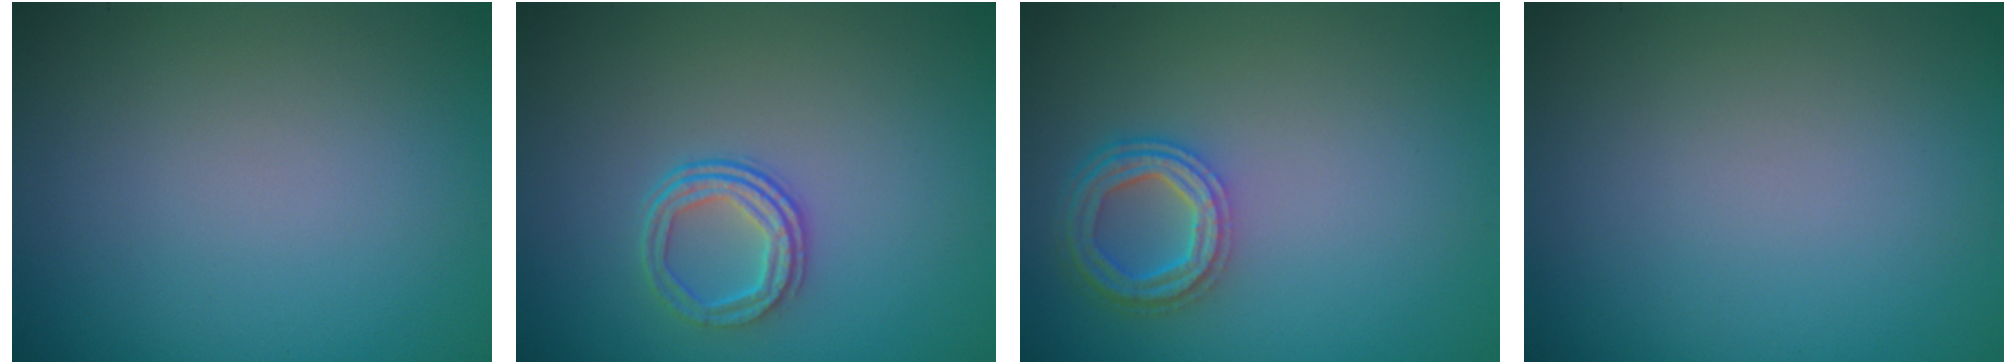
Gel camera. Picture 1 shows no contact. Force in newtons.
{"total": 2.4, "press": 1.7, "slide": 1.7}
{"total": 3.9, "press": 3.1, "slide": 2.4}
{"total": 0.0}